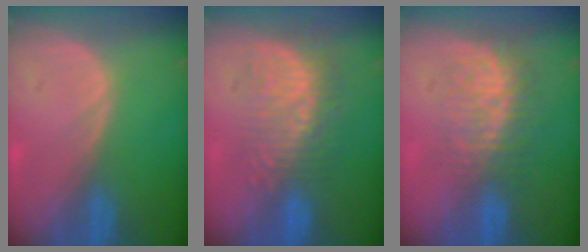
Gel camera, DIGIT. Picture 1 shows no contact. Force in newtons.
{"total": 9.8, "press": 8.7, "slide": 4.5}
{"total": 8.3, "press": 7.2, "slide": 4.0}